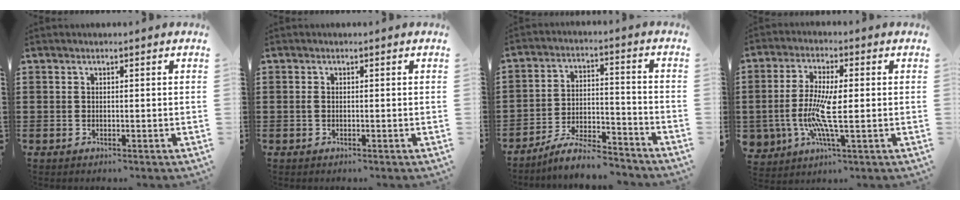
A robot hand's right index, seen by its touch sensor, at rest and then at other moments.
{"total": 0.5, "force": [-0.1, 0.3, 0.4], "torque": [-0.017, -0.004, -0.004]}
{"total": 7.3, "force": [-6.7, 1.0, 2.9], "torque": [-0.061, 0.007, -0.128]}
{"total": 7.9, "force": [-1.2, 2.5, 7.4], "torque": [-0.163, -0.009, -0.026]}